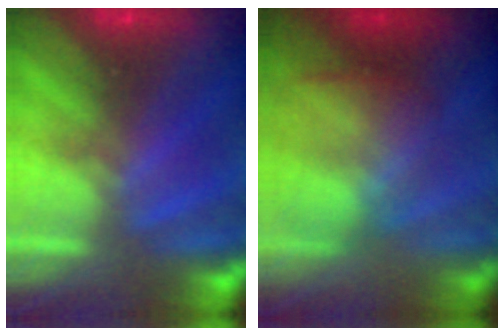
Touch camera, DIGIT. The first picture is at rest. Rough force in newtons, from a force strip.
{"total": 7.5}